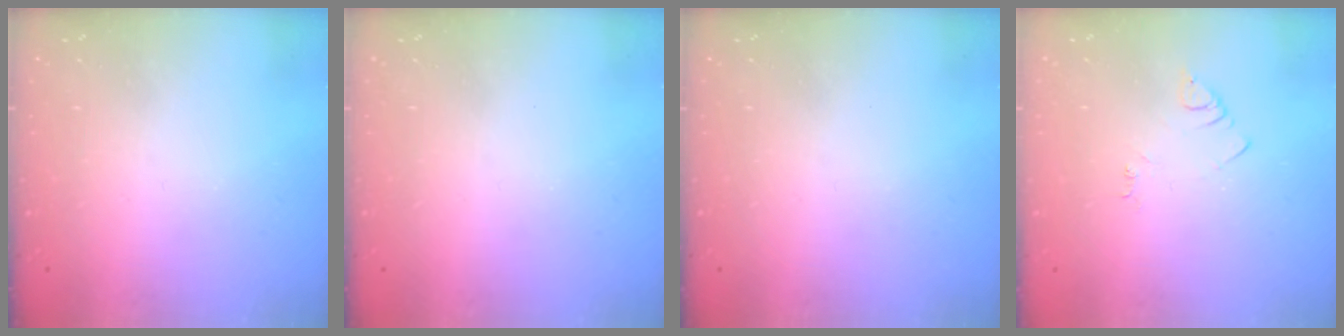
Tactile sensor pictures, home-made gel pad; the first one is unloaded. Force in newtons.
{"total": 0.0}
{"total": 0.0}
{"total": 2.7, "press": 2.7, "slide": 0.4}